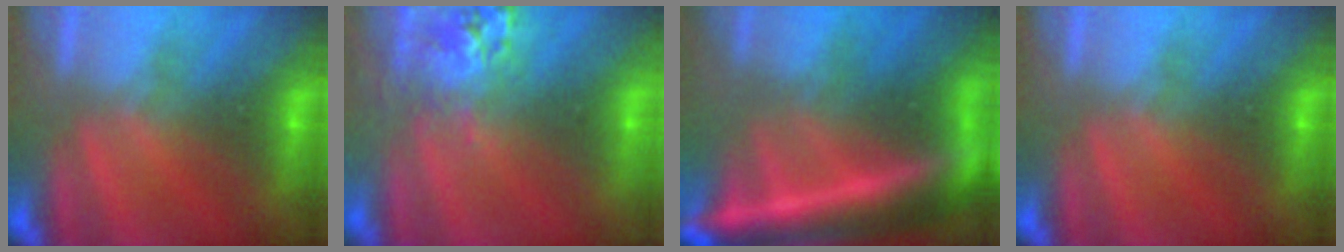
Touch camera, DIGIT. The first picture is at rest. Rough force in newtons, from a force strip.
{"total": 2.8}
{"total": 7.7}
{"total": 0.0}